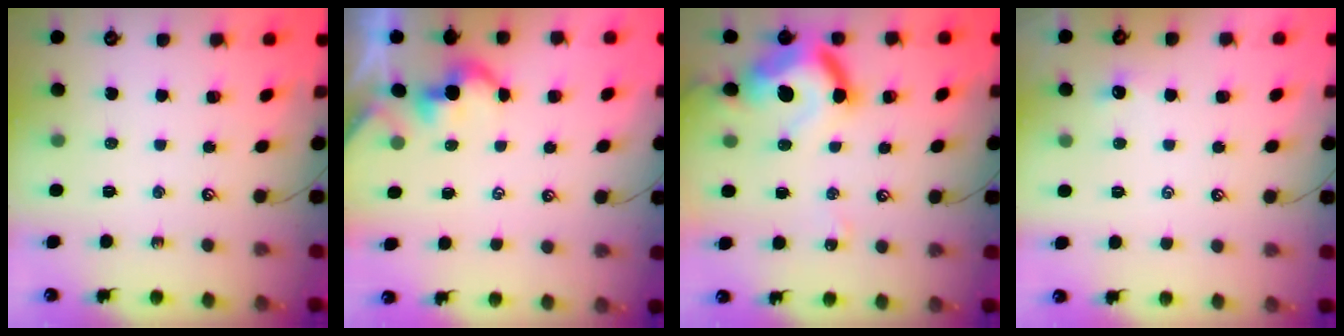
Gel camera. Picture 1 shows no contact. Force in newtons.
{"total": 2.4, "press": 2.4, "slide": 0.2}
{"total": 14.2, "press": 14.1, "slide": 1.7}
{"total": 1.0, "press": 0.9, "slide": 0.5}